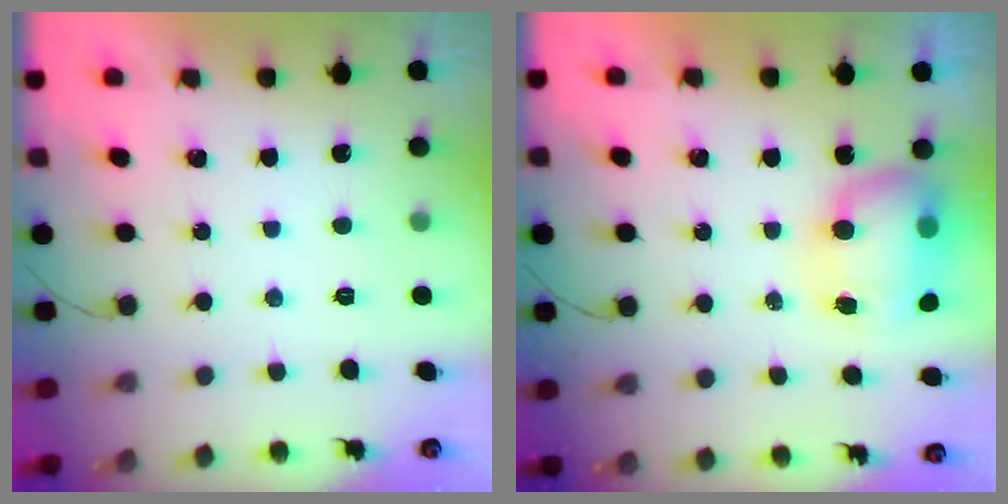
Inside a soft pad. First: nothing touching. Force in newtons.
{"total": 9.7, "press": 9.3, "slide": 2.7}